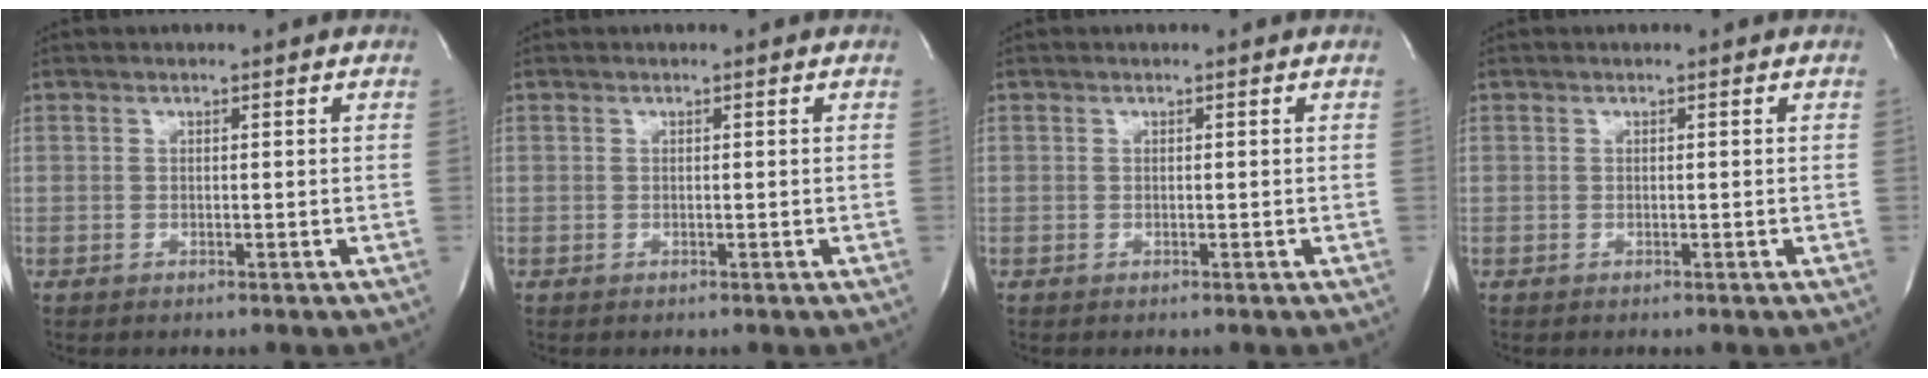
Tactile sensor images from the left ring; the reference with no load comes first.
{"total": 0.0}
{"total": 0.0}
{"total": 0.0}